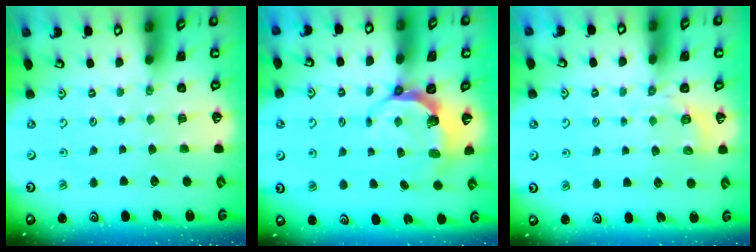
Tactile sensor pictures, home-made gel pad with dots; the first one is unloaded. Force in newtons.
{"total": 7.0, "press": 5.8, "slide": 3.9}
{"total": 2.8, "press": 2.2, "slide": 1.8}